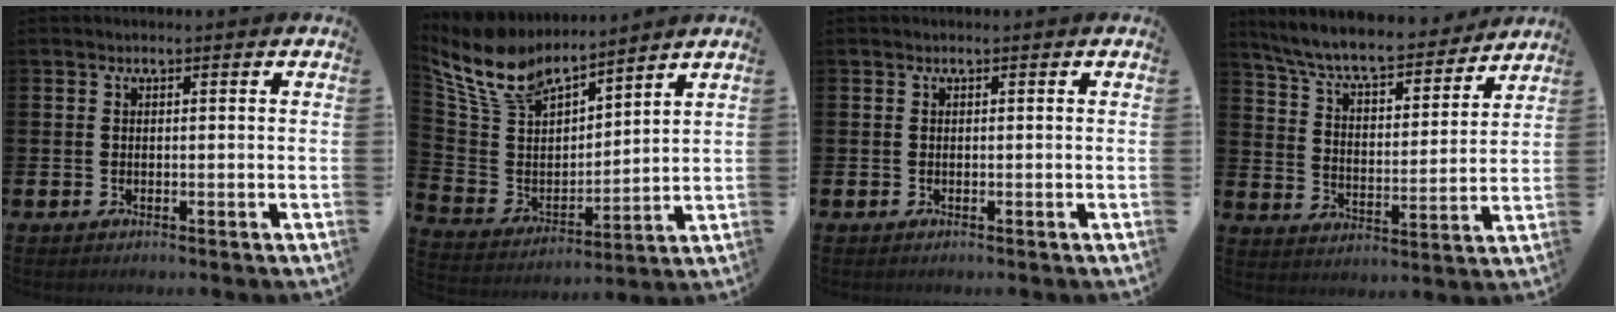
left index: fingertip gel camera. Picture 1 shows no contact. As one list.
[{"total": 9.2, "force": [8.0, 3.7, 2.4], "torque": [-0.096, -0.052, 0.146]}, {"total": 0.0}, {"total": 8.3, "force": [7.6, 1.4, 3.0], "torque": [-0.087, -0.059, 0.129]}]